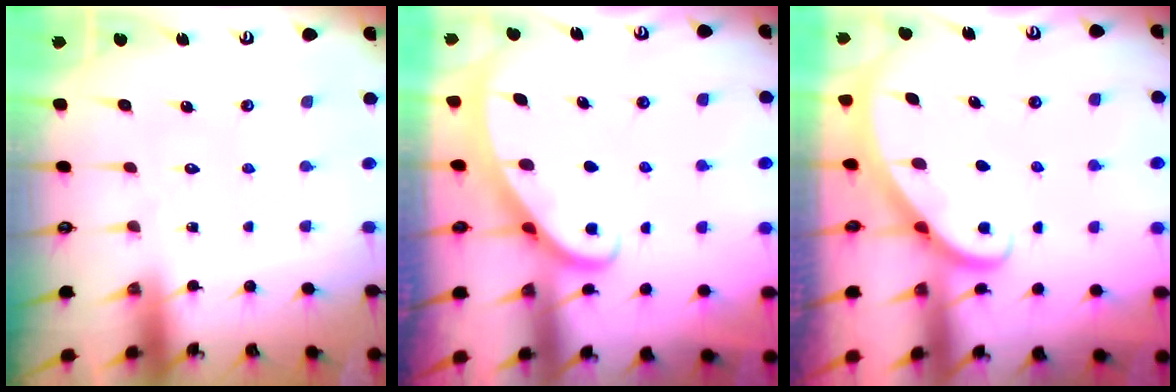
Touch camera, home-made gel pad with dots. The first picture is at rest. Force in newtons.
{"total": 2.4, "press": 2.4, "slide": 0.2}
{"total": 2.9, "press": 2.9, "slide": 0.2}